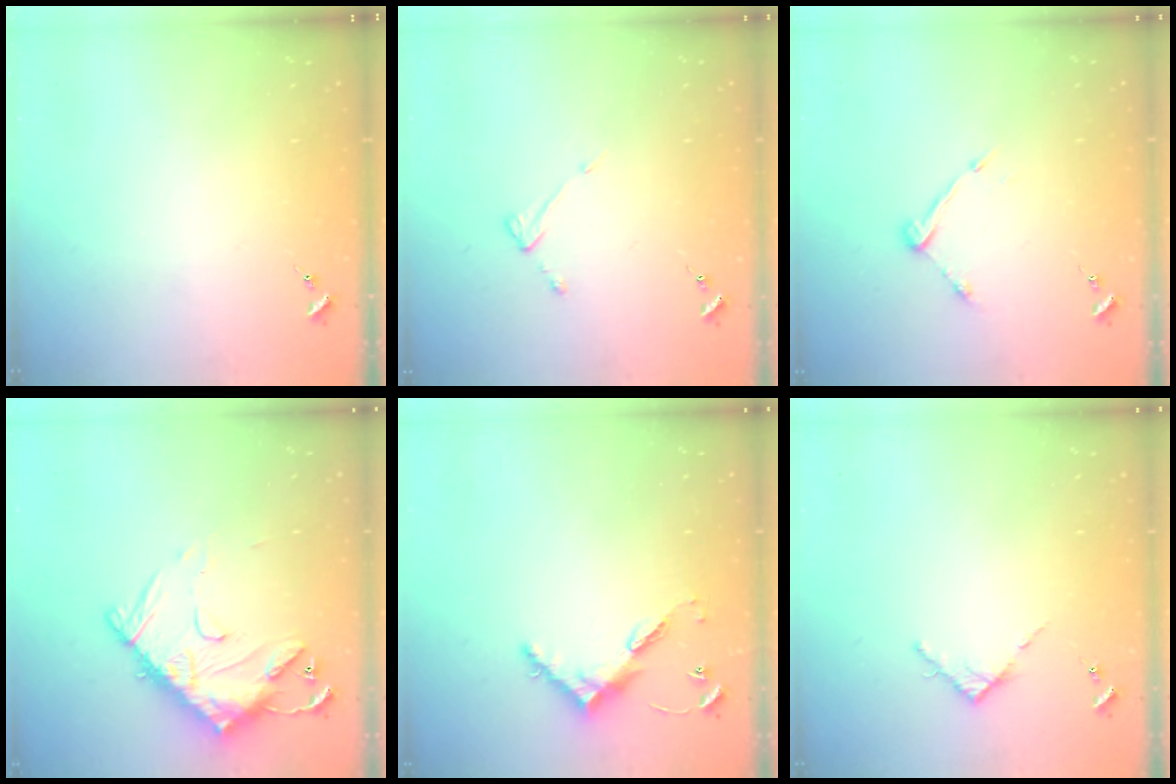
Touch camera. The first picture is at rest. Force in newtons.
{"total": 3.8, "press": 3.8, "slide": 0.4}
{"total": 6.9, "press": 6.9, "slide": 0.3}
{"total": 15.5, "press": 15.4, "slide": 1.5}
{"total": 6.8, "press": 6.8, "slide": 0.5}
{"total": 3.7, "press": 3.7, "slide": 0.5}